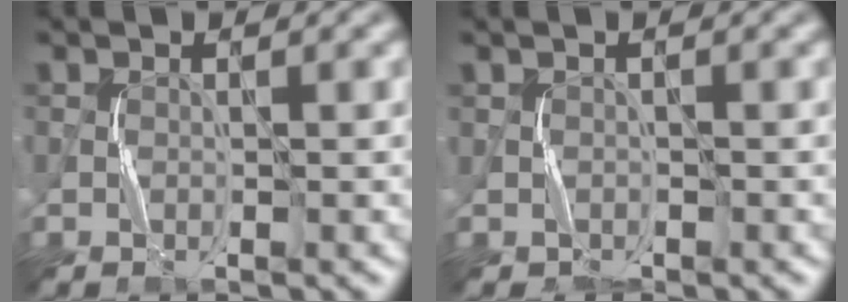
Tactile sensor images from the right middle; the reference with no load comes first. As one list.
[{"total": 0.9, "force": [0.3, 0.9, 0.0], "torque": [-0.001, -0.001, 0.007]}]